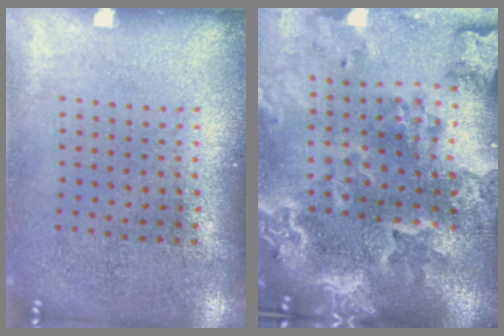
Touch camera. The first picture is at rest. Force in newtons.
{"total": 4.5, "press": 3.7, "slide": 2.7}